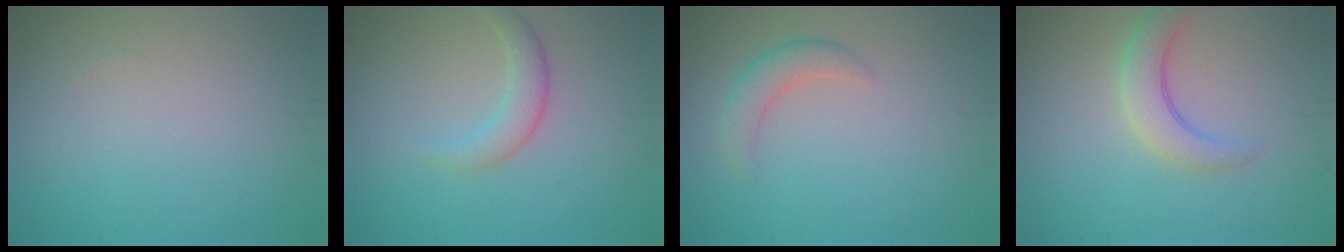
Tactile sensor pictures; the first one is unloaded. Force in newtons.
{"total": 2.3, "press": 2.3, "slide": 0.2}
{"total": 2.1, "press": 2.1, "slide": 0.1}
{"total": 3.2, "press": 3.2, "slide": 0.2}